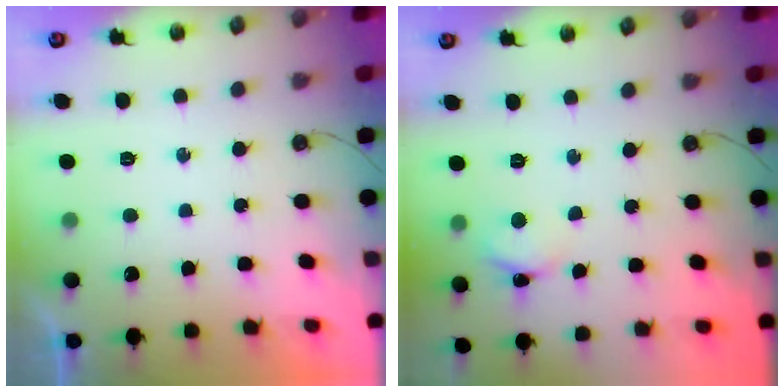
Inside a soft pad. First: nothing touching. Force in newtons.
{"total": 3.6, "press": 3.6, "slide": 0.4}